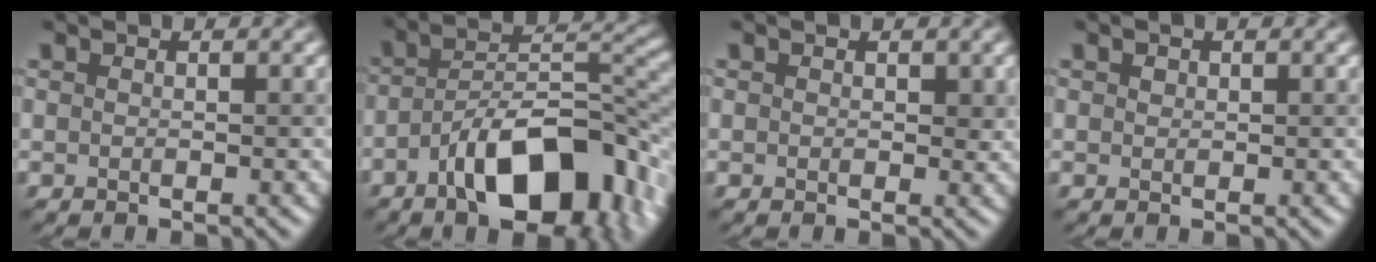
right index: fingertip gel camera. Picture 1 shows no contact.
{"total": 11.4, "force": [-5.2, 4.5, 9.1], "torque": [-0.137, 0.012, -0.096]}
{"total": 1.0, "force": [0.3, 0.8, 0.6], "torque": [-0.005, -0.003, 0.003]}
{"total": 0.6, "force": [0.3, 0.4, 0.2], "torque": [-0.003, -0.001, 0.005]}